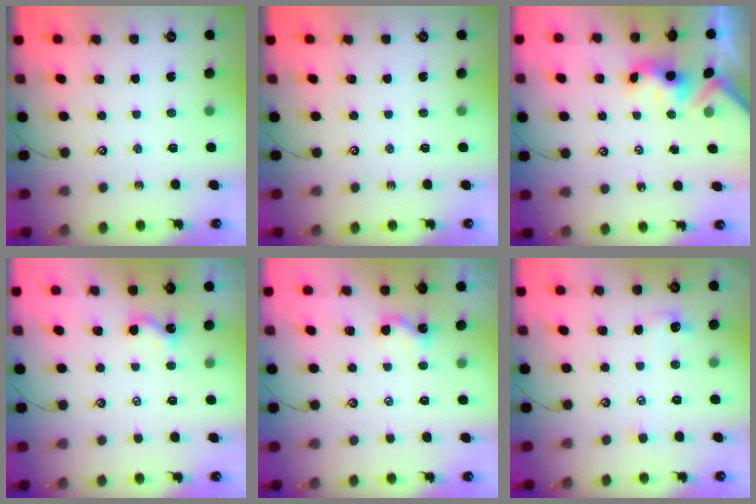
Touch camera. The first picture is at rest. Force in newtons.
{"total": 0.0}
{"total": 3.3, "press": 3.3, "slide": 0.5}
{"total": 2.1, "press": 2.1, "slide": 0.2}
{"total": 2.1, "press": 2.1, "slide": 0.2}
{"total": 1.6, "press": 1.4, "slide": 0.7}